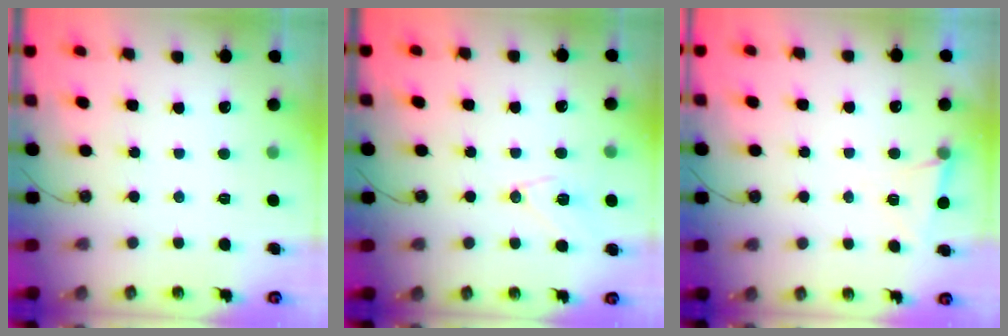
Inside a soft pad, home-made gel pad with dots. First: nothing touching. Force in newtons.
{"total": 10.1, "press": 10.1, "slide": 0.8}
{"total": 3.0, "press": 2.7, "slide": 1.2}